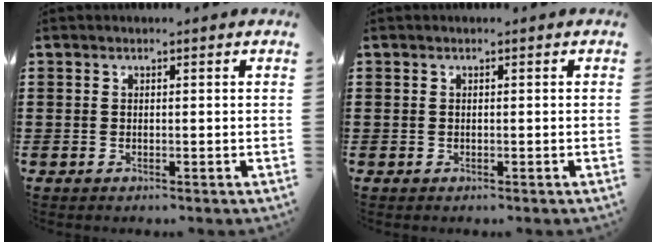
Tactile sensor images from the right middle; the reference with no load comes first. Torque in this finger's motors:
{"motor_torque": [-0.01, 0.02, -0.01, -0.01]}